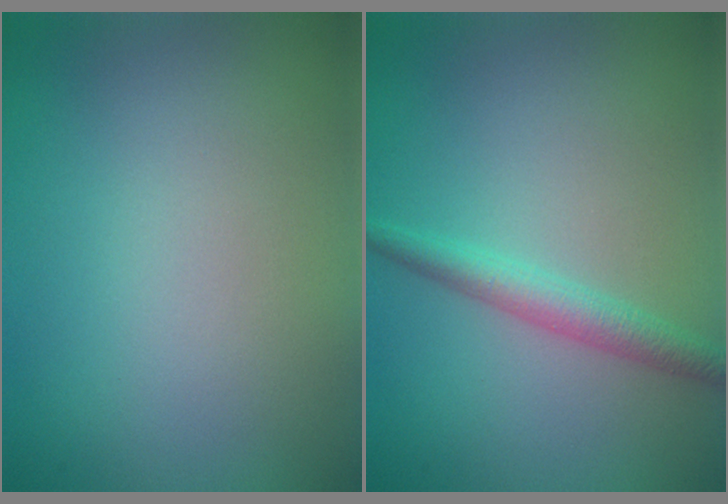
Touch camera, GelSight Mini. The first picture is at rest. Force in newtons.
{"total": 2.5, "press": 2.5, "slide": 0.1}